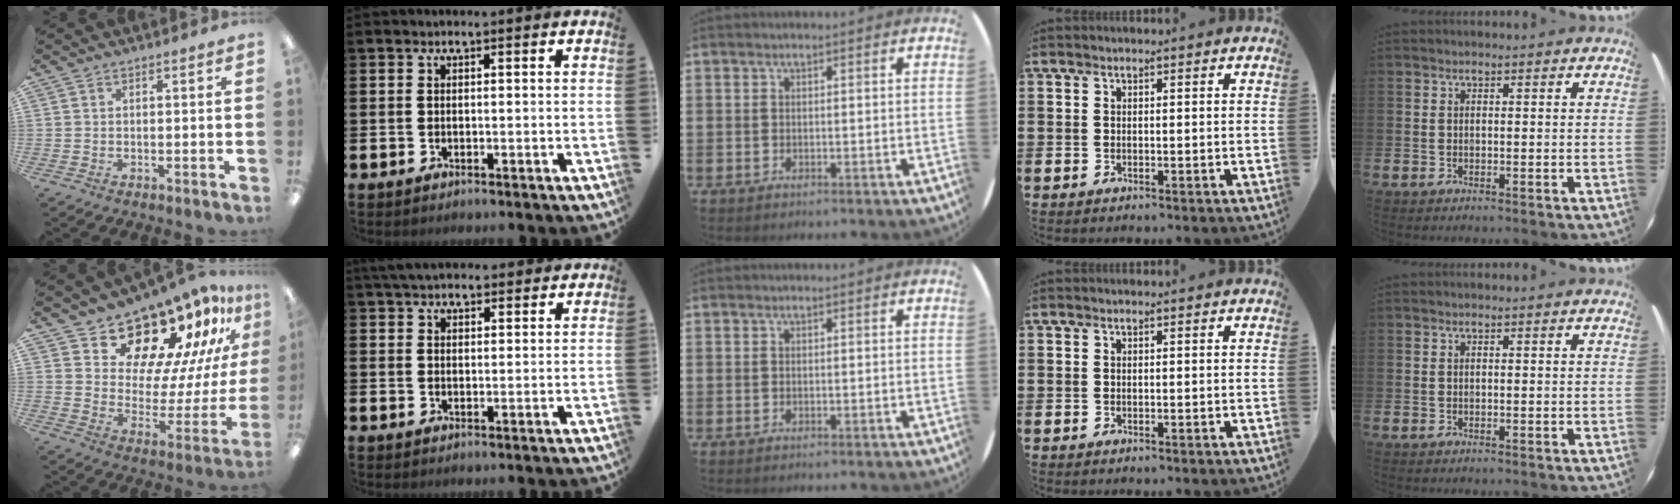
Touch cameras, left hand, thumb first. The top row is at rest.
{"thumb": {"total": 17.9, "force": [15.5, 6.8, 5.7], "torque": [-0.085, -0.137, 0.264]}, "index": {"total": 4.3, "force": [4.0, 1.3, 1.0], "torque": [-0.027, -0.009, 0.075]}}